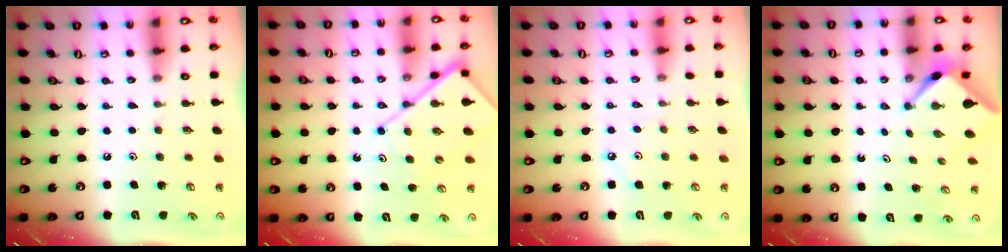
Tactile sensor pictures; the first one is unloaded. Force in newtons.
{"total": 9.0, "press": 8.9, "slide": 1.1}
{"total": 1.9, "press": 1.9, "slide": 0.4}
{"total": 2.6, "press": 2.6, "slide": 0.3}